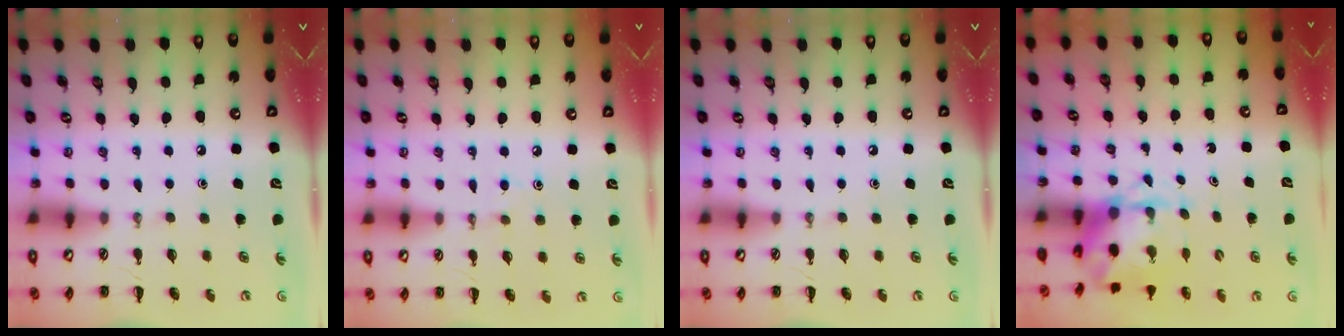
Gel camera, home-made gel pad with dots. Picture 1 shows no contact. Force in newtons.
{"total": 2.7, "press": 2.5, "slide": 0.9}
{"total": 0.0}
{"total": 4.8, "press": 4.8, "slide": 0.7}